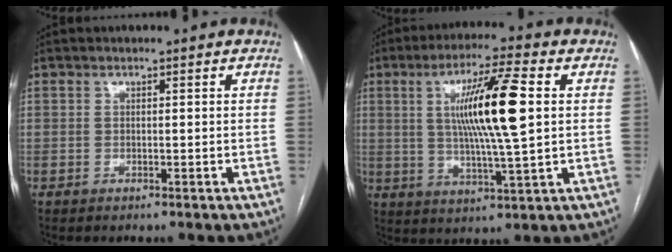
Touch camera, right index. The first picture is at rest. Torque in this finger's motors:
{"motor_torque": [1.02, -0.10, 0.78, 0.21]}